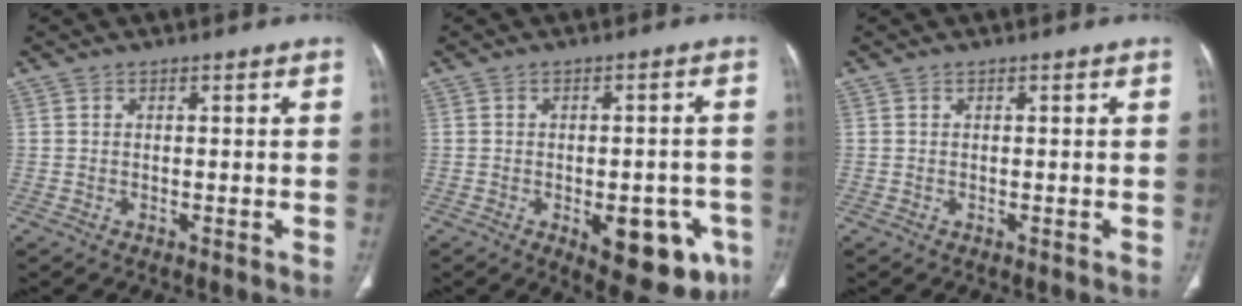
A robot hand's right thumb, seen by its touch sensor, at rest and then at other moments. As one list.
[{"total": 13.7, "force": [-5.4, 6.2, 10.9], "torque": [-0.106, 0.011, -0.056]}, {"total": 0.0}]